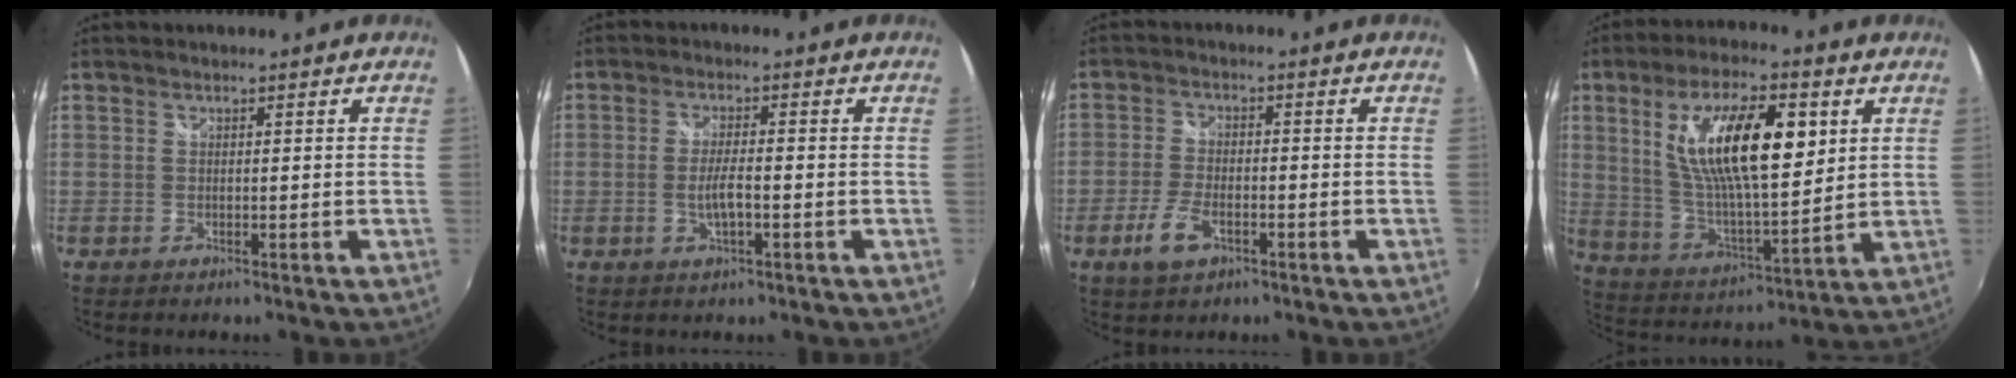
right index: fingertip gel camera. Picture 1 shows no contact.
{"total": 3.9, "force": [-1.2, 0.9, 3.6], "torque": [-0.069, -0.003, -0.020]}
{"total": 6.1, "force": [-3.1, 2.9, 4.4], "torque": [-0.103, -0.005, -0.056]}
{"total": 18.8, "force": [5.9, 6.5, 16.6], "torque": [-0.301, 0.006, 0.112]}